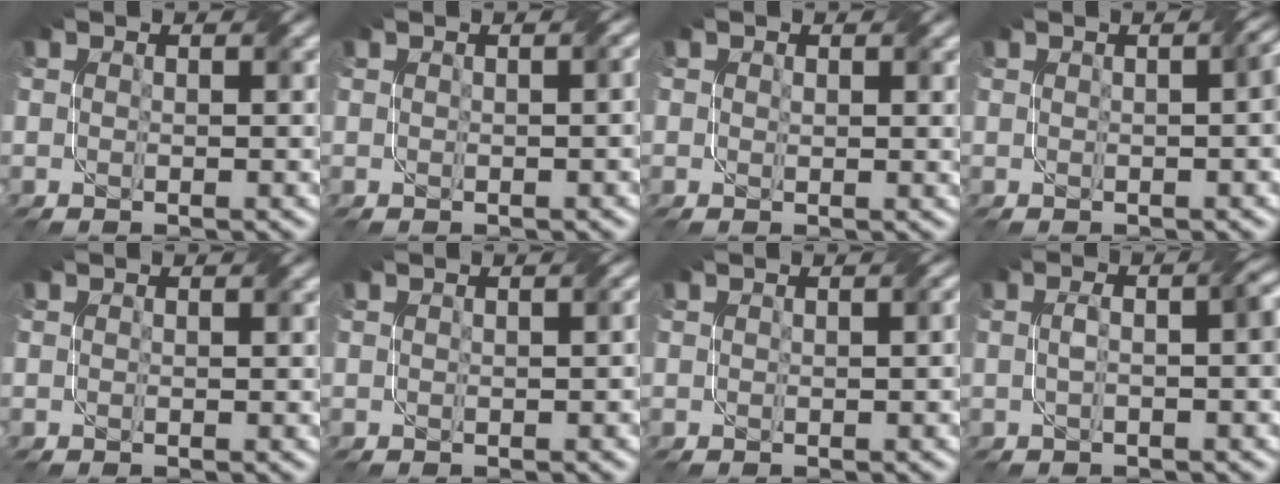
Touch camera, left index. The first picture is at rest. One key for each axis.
{"total": 1.7, "fx": 0.2, "fy": 0.7, "fz": 1.5, "tx": -0.011, "ty": 0.005, "tz": 0.002}
{"total": 1.2, "fx": 0.5, "fy": 0.8, "fz": 0.8, "tx": -0.009, "ty": -0.005, "tz": 0.013}
{"total": 3.1, "fx": 0.2, "fy": 1.1, "fz": 2.9, "tx": -0.016, "ty": 0.016, "tz": 0.004}
{"total": 0.0}
{"total": 1.0, "fx": 0.3, "fy": 0.4, "fz": 0.9, "tx": -0.010, "ty": 0.003, "tz": 0.004}
{"total": 1.4, "fx": 0.3, "fy": 0.5, "fz": 1.3, "tx": -0.009, "ty": 0.006, "tz": 0.002}
{"total": 3.8, "fx": -0.1, "fy": 1.3, "fz": 3.6, "tx": -0.059, "ty": 0.009, "tz": -0.002}